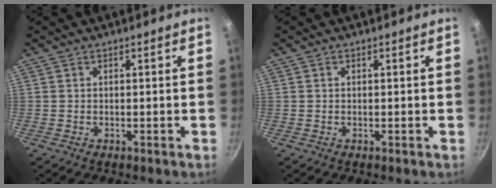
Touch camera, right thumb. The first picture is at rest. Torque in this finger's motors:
{"motor_torque": [-0.03, -0.30, -0.35, 0.17, 0.01]}